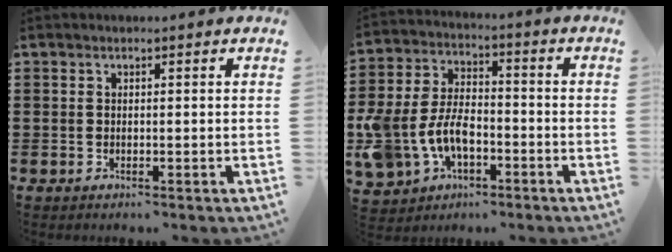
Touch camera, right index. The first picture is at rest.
{"total": 9.0, "force": [-3.0, 6.2, 5.8], "torque": [-0.160, 0.008, -0.063]}